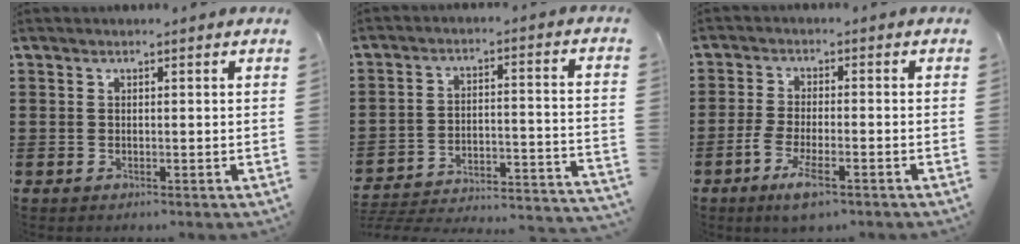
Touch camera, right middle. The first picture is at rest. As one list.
[{"total": 3.2, "force": [-2.9, 0.5, 1.2], "torque": [-0.038, -0.018, -0.071]}, {"total": 5.6, "force": [-3.1, 1.6, 4.4], "torque": [-0.097, -0.004, -0.061]}]